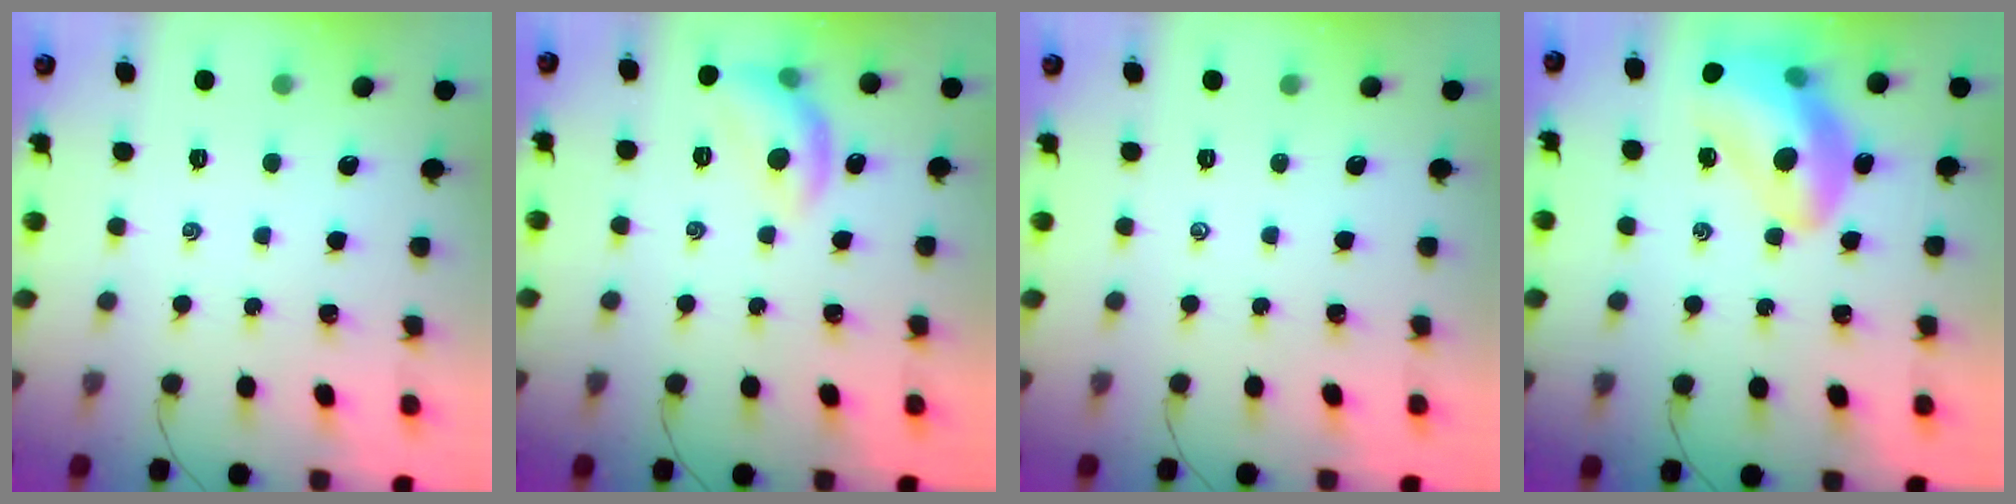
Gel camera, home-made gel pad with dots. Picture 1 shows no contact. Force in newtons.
{"total": 9.6, "press": 9.6, "slide": 0.3}
{"total": 0.0}
{"total": 19.5, "press": 19.2, "slide": 3.5}